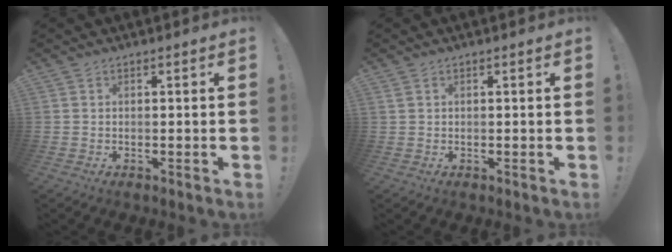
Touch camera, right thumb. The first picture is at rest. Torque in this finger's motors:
{"motor_torque": [-0.09, 0.20, 0.03, 0.19, 0.00]}